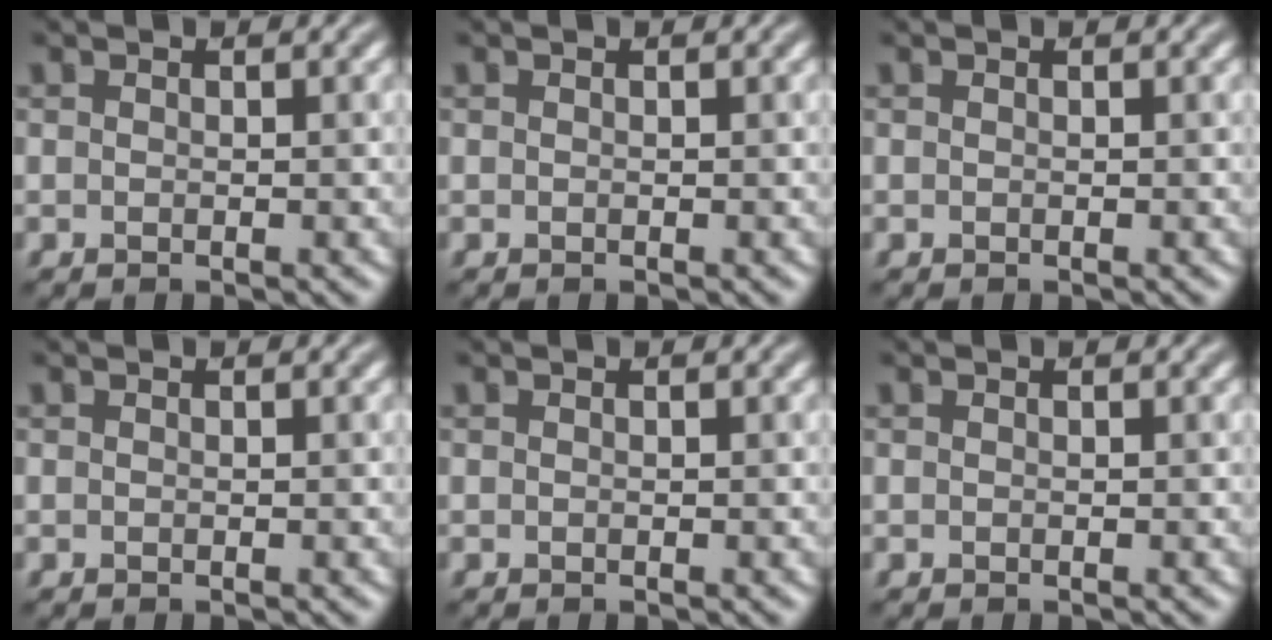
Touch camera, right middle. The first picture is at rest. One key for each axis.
{"total": 0.0}
{"total": 0.0}
{"total": 0.0}
{"total": 0.0}
{"total": 0.0}